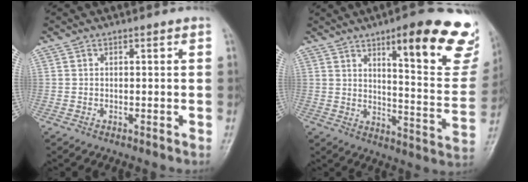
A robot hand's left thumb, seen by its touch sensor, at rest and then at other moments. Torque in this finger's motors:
{"motor_torque": [1.13, 1.02, 1.57, -1.21, 0.07]}